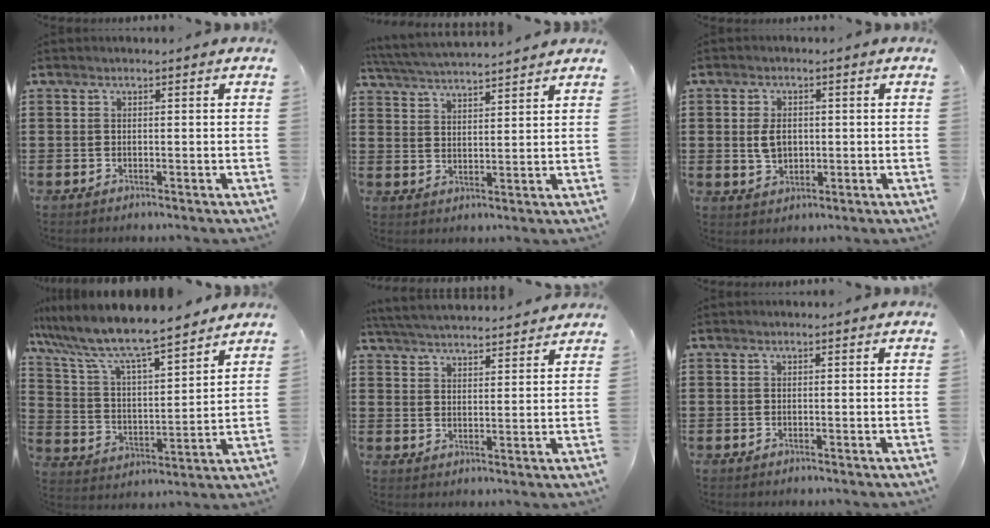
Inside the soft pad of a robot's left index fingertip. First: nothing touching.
{"total": 4.4, "force": [4.4, -0.4, 0.7], "torque": [-0.031, -0.023, 0.076]}
{"total": 4.1, "force": [0.3, 2.7, 3.1], "torque": [-0.065, 0.004, 0.000]}
{"total": 8.1, "force": [7.2, 0.8, 3.6], "torque": [-0.103, -0.049, 0.118]}
{"total": 4.5, "force": [4.4, 0.0, 0.7], "torque": [-0.031, -0.023, 0.078]}
{"total": 0.0}